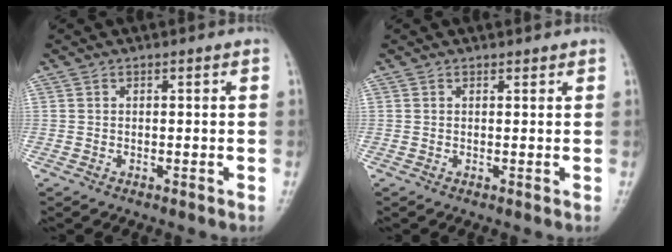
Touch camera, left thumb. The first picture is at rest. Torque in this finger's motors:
{"motor_torque": [-0.37, 0.14, -0.27, -0.15, 0.00]}